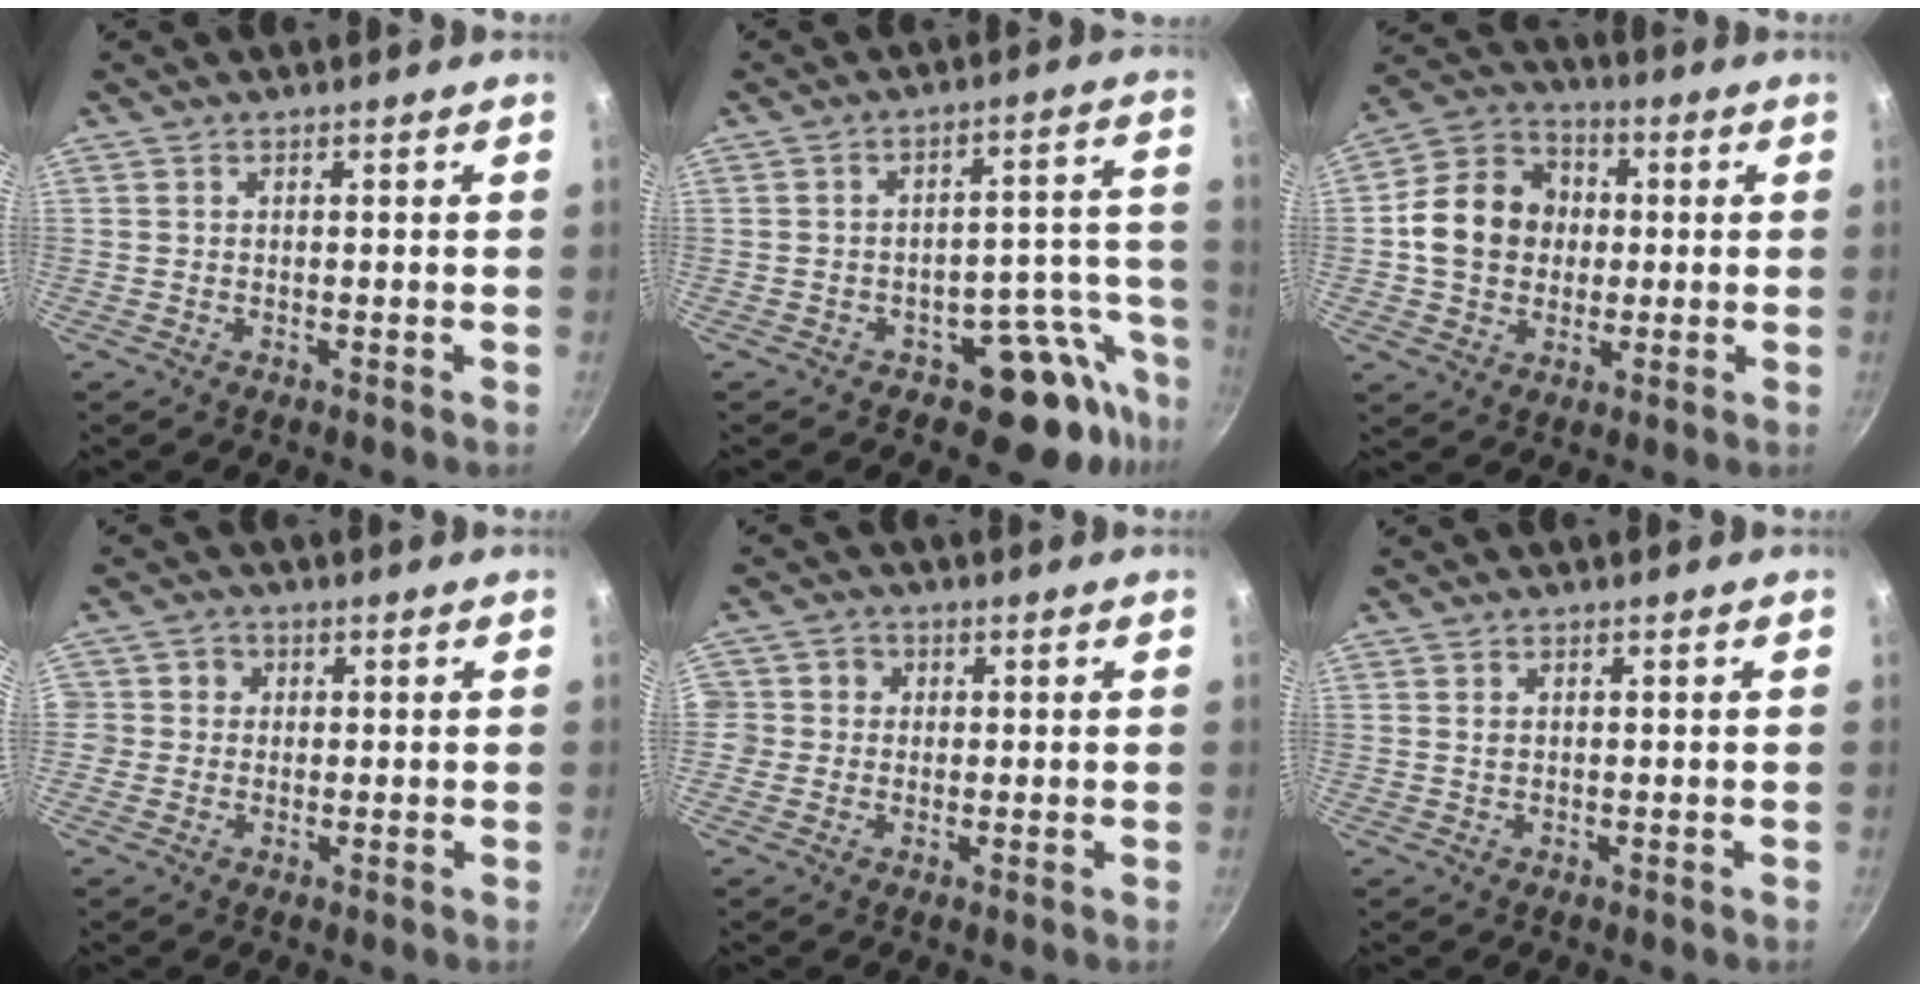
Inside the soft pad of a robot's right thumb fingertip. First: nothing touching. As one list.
[{"total": 11.1, "force": [-7.2, 5.1, 6.8], "torque": [-0.037, 0.084, -0.095]}, {"total": 14.1, "force": [0.1, 11.8, 7.8], "torque": [-0.115, 0.025, -0.003]}, {"total": 4.1, "force": [0.4, 4.0, 0.5], "torque": [0.021, 0.008, 0.005]}, {"total": 5.1, "force": [0.4, 5.0, 0.7], "torque": [0.014, 0.012, 0.004]}, {"total": 0.6, "force": [0.2, 0.3, 0.4], "torque": [-0.008, 0.001, 0.006]}]